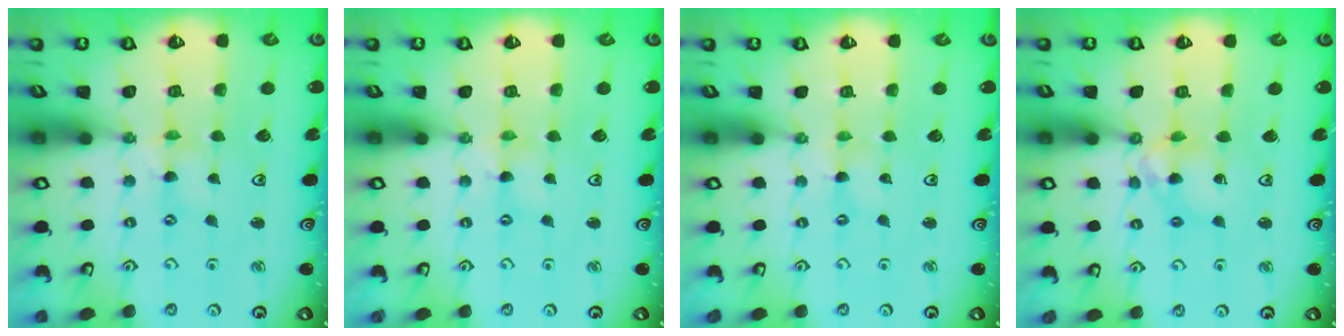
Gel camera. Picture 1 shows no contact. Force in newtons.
{"total": 0.9, "press": 0.8, "slide": 0.2}
{"total": 0.0}
{"total": 8.7, "press": 8.6, "slide": 0.7}